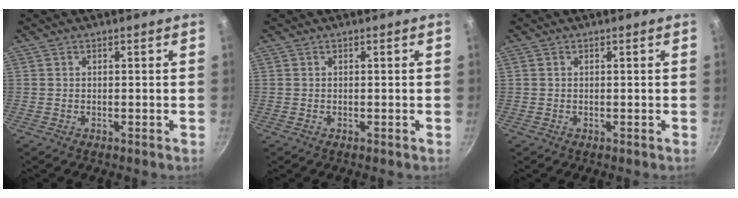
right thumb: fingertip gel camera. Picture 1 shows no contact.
{"total": 0.0}
{"total": 0.0}